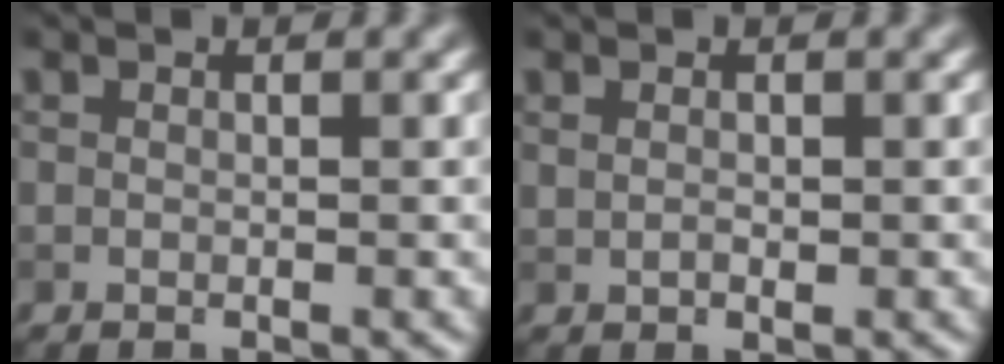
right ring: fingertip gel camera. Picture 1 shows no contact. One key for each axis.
{"total": 0.7, "fx": 0.1, "fy": 0.5, "fz": 0.5, "tx": -0.013, "ty": 0.001, "tz": 0.002}